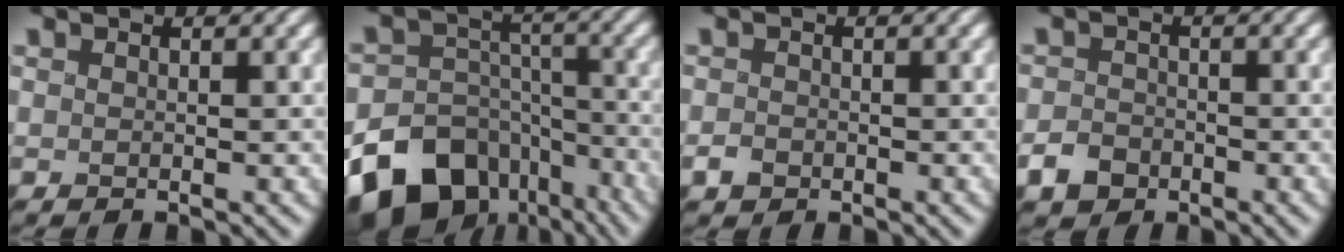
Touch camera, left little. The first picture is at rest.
{"total": 17.3, "force": [-11.0, 11.8, 6.1], "torque": [-0.119, -0.049, -0.183]}
{"total": 1.3, "force": [-0.8, 0.9, 0.3], "torque": [-0.002, -0.005, -0.019]}
{"total": 2.6, "force": [-1.8, 1.8, 0.7], "torque": [-0.005, -0.004, -0.041]}